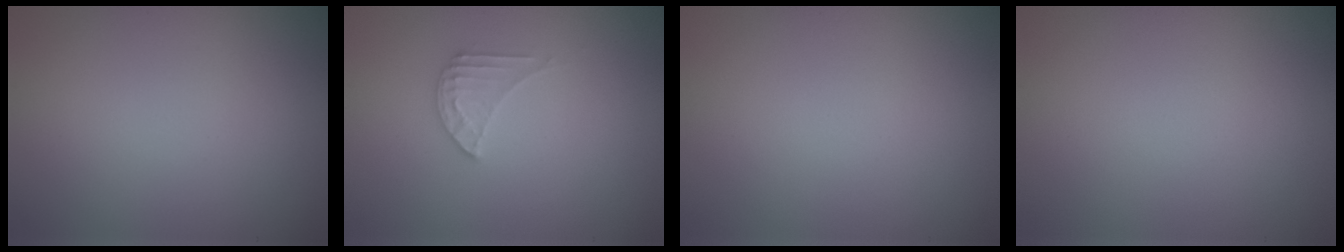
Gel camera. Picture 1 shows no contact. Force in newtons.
{"total": 2.1, "press": 2.0, "slide": 0.4}
{"total": 0.0}
{"total": 0.0}